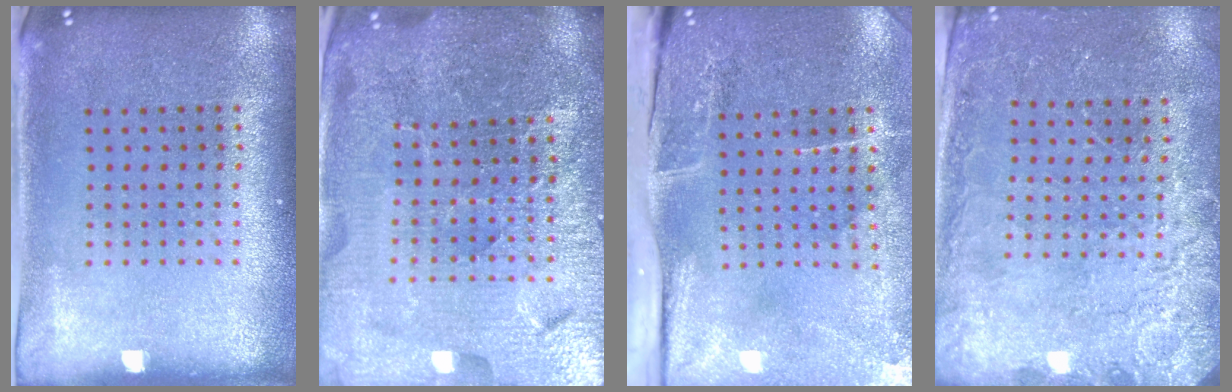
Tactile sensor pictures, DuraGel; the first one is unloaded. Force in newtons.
{"total": 5.7, "press": 5.1, "slide": 2.5}
{"total": 5.0, "press": 3.9, "slide": 3.2}
{"total": 2.5, "press": 2.4, "slide": 0.5}